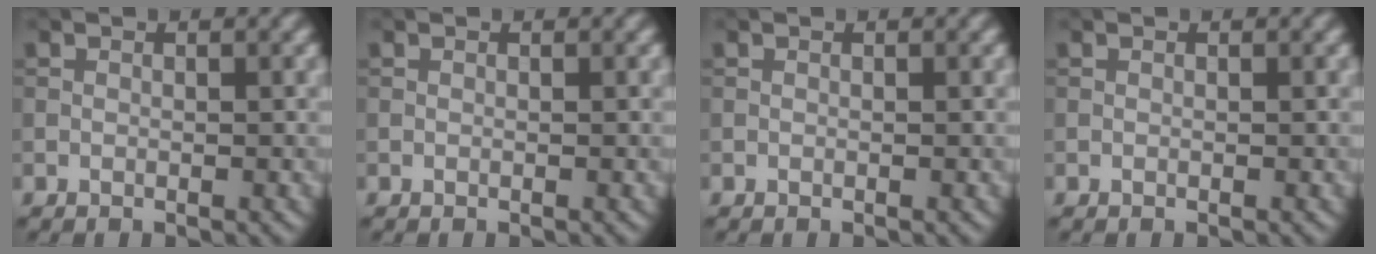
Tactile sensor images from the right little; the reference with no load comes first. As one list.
[{"total": 0.0}, {"total": 0.0}, {"total": 0.0}]